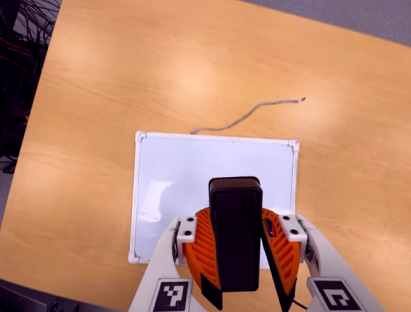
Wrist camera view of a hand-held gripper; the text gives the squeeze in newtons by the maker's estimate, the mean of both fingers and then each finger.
{"total": 10.6, "left": 10.5, "right": 10.8}